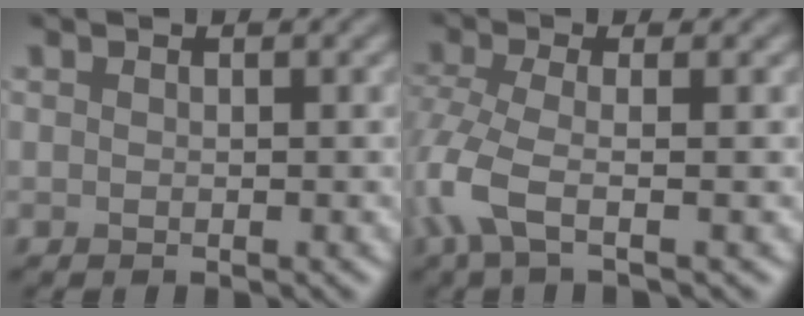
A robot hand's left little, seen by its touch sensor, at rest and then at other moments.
{"total": 4.5, "force": [-1.8, 1.2, 3.9], "torque": [-0.099, -0.008, -0.047]}